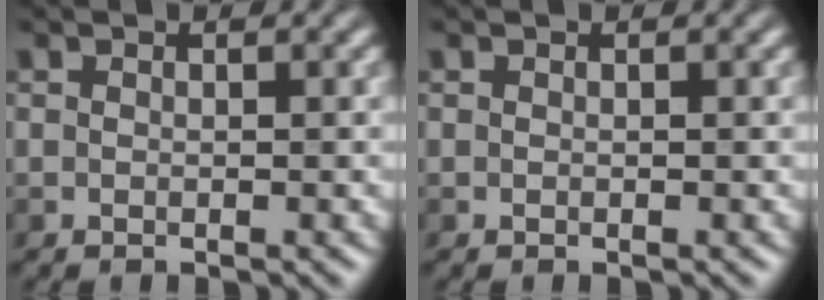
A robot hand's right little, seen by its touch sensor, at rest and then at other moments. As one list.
[{"total": 0.0}]